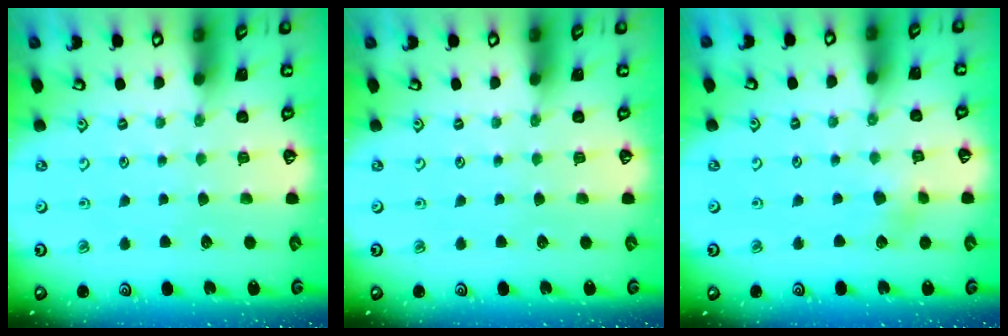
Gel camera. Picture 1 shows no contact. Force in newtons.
{"total": 0.0}
{"total": 5.0, "press": 5.0, "slide": 0.4}